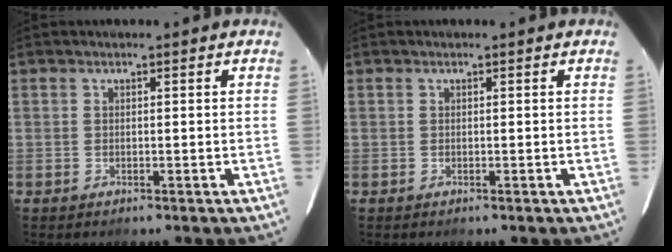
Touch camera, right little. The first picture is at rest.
{"total": 0.0}